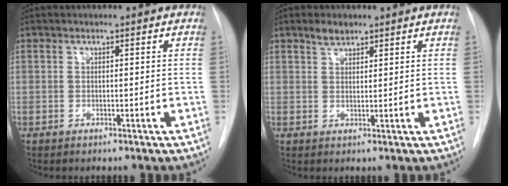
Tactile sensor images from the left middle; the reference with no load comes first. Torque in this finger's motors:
{"motor_torque": [0.28, -0.05, -0.10, -0.01]}